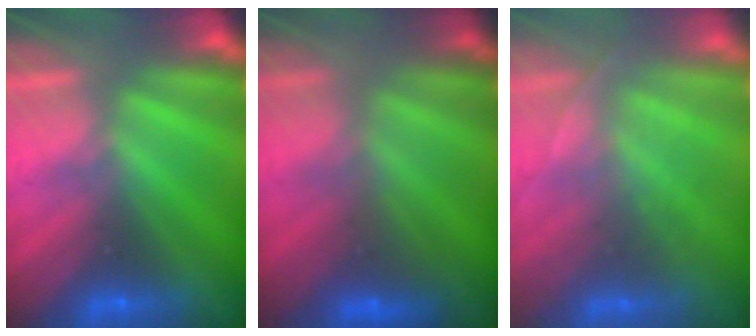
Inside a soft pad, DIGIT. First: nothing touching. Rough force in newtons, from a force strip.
{"total": 2.7}
{"total": 1.9}